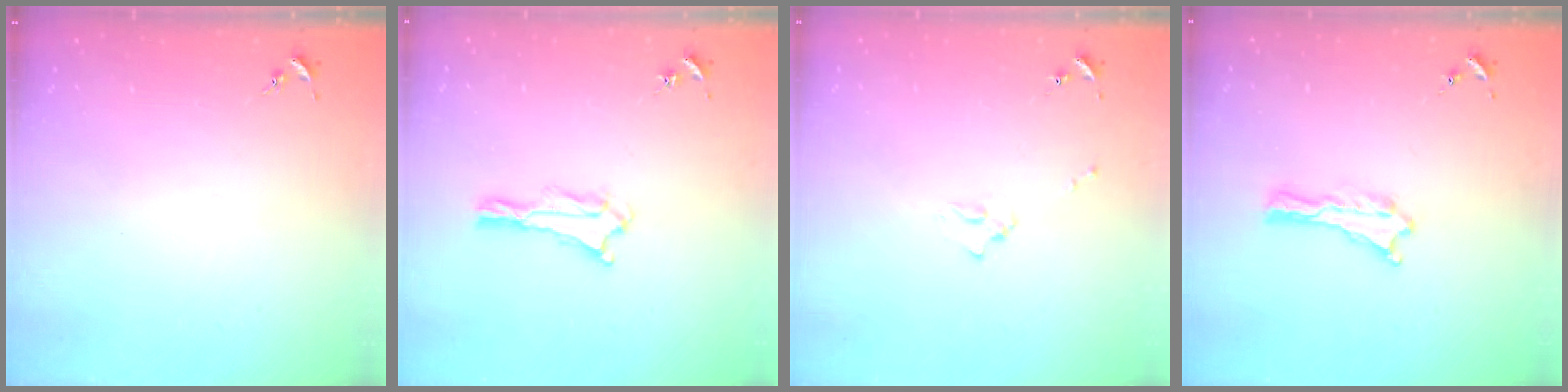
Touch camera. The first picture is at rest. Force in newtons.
{"total": 0.7, "press": 0.7, "slide": 0.1}
{"total": 1.7, "press": 1.6, "slide": 0.2}
{"total": 0.0}